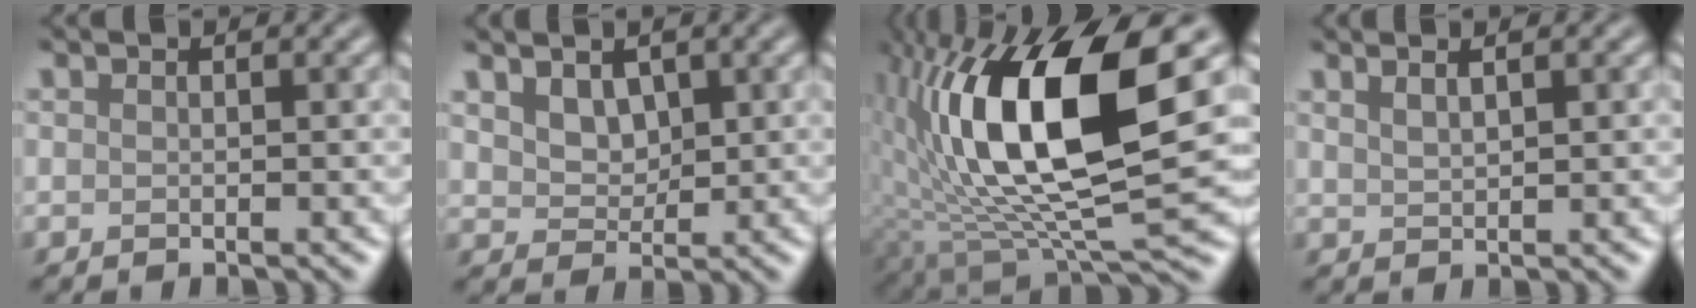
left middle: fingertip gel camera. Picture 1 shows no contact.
{"total": 3.9, "force": [1.8, 2.6, 2.3], "torque": [-0.061, 0.009, 0.041]}
{"total": 15.6, "force": [2.2, 6.0, 14.2], "torque": [-0.272, -0.002, 0.044]}
{"total": 2.1, "force": [1.3, 0.9, 1.5], "torque": [-0.008, 0.018, 0.007]}